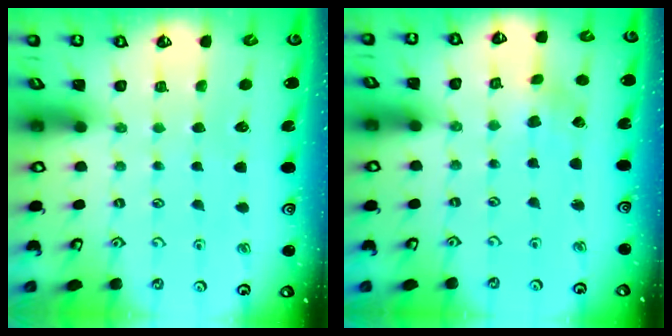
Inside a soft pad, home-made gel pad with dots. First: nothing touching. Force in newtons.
{"total": 0.8, "press": 0.8, "slide": 0.2}